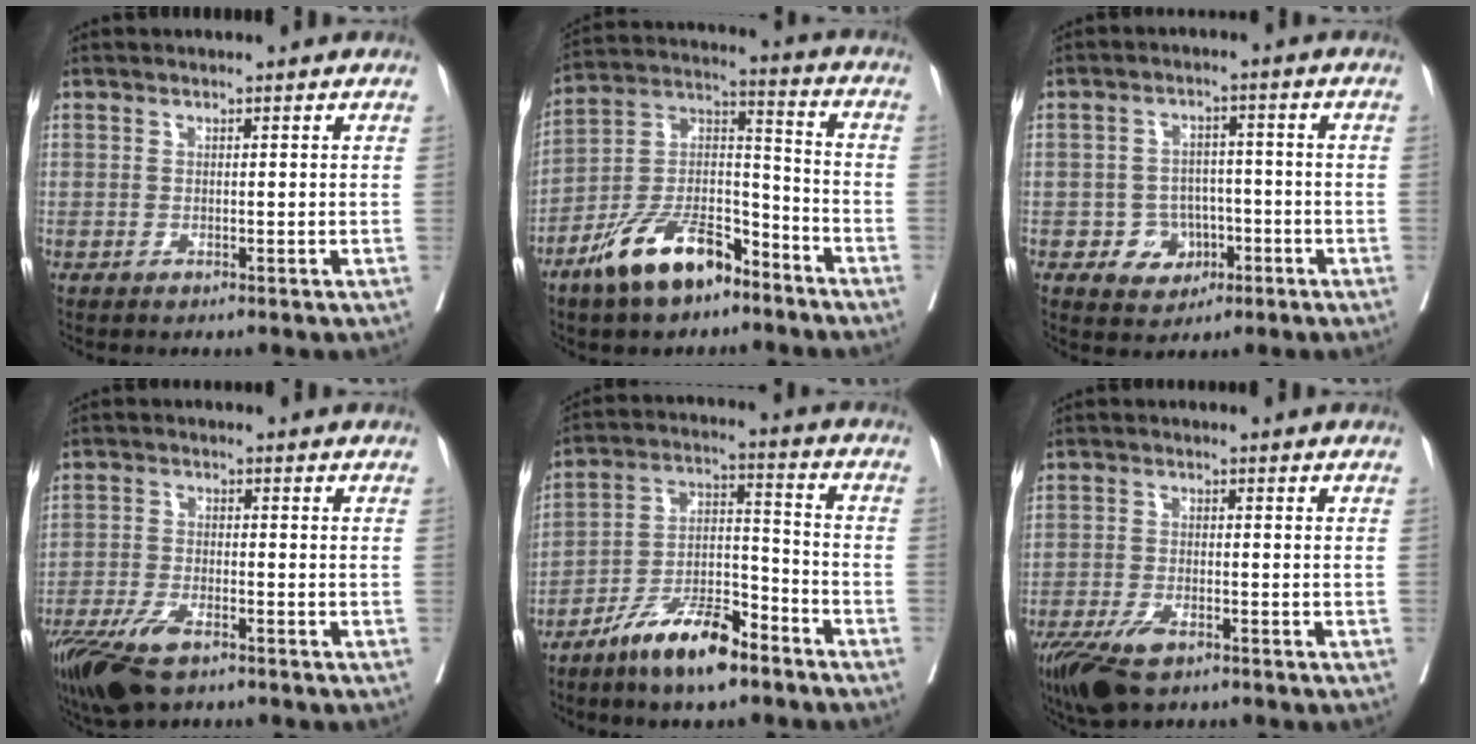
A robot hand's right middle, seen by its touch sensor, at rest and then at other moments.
{"total": 13.8, "force": [-9.4, 5.5, 8.4], "torque": [-0.159, 0.015, -0.174]}
{"total": 5.5, "force": [-2.1, 4.7, 1.8], "torque": [-0.018, 0.012, -0.023]}
{"total": 9.2, "force": [-6.4, 3.0, 5.9], "torque": [-0.111, -0.017, -0.115]}
{"total": 11.9, "force": [-8.6, 3.0, 7.7], "torque": [-0.140, 0.004, -0.159]}
{"total": 7.4, "force": [-5.0, 2.7, 4.7], "torque": [-0.088, -0.012, -0.091]}